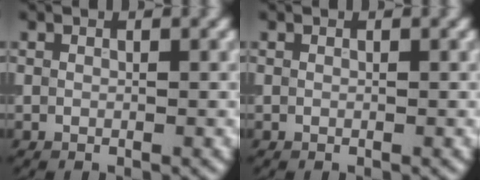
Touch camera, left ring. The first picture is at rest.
{"total": 0.0}